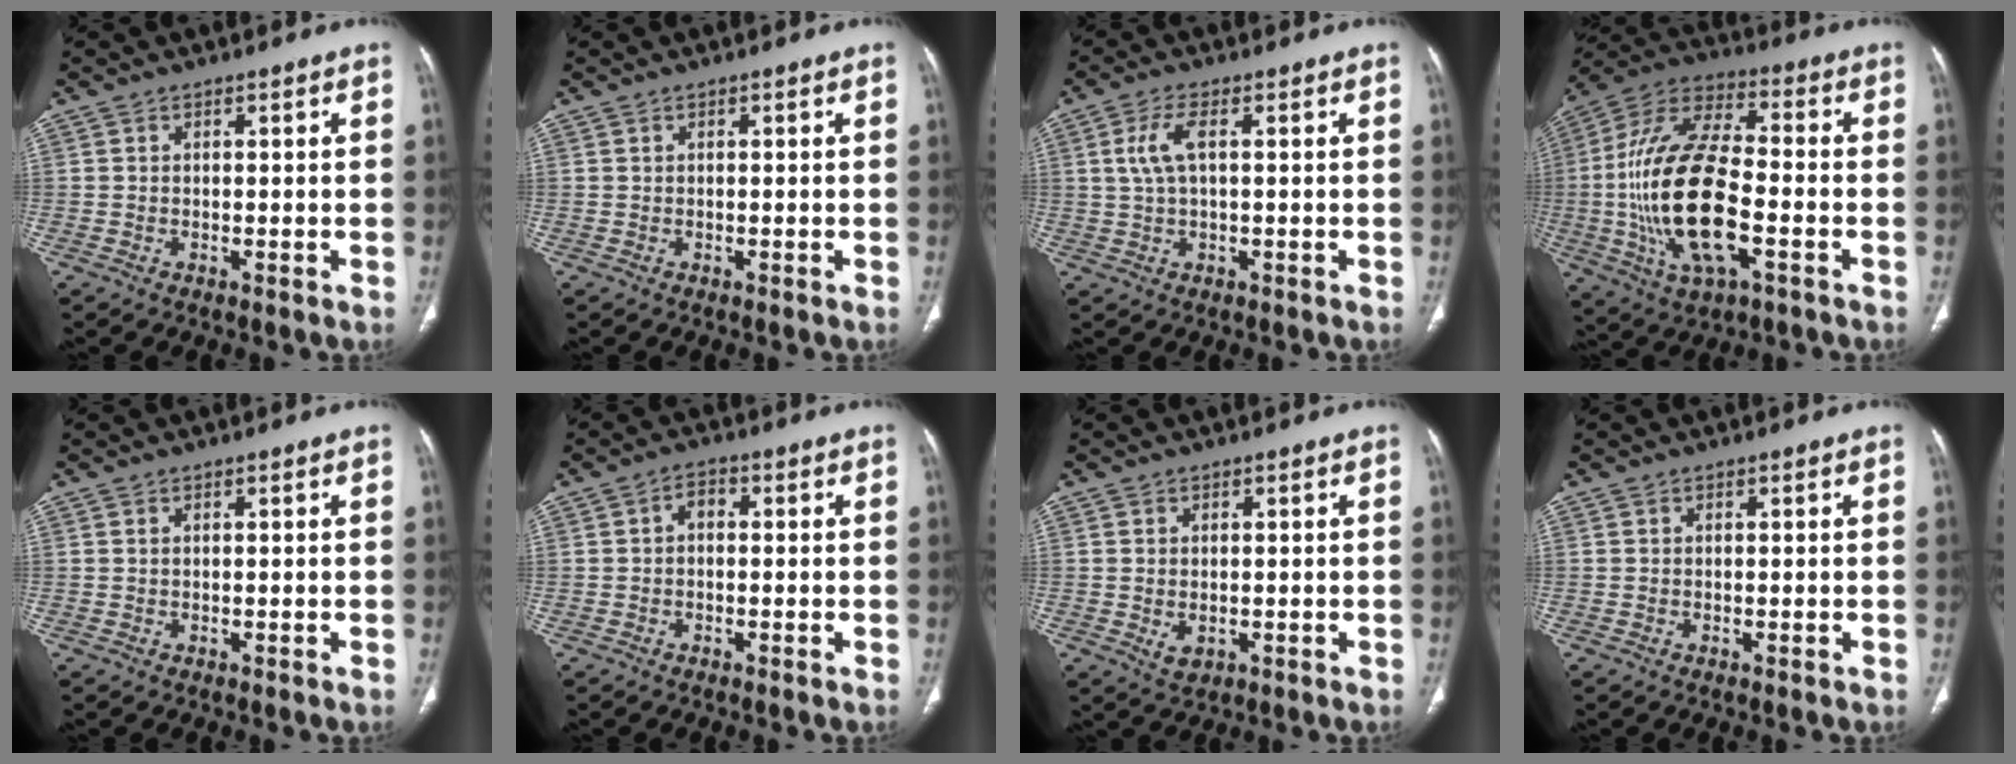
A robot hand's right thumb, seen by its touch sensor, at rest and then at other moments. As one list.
[{"total": 0.0}, {"total": 4.9, "force": [1.0, 1.8, 4.5], "torque": [-0.114, 0.011, 0.020]}, {"total": 22.4, "force": [-4.2, 9.5, 19.9], "torque": [-0.410, 0.019, -0.071]}, {"total": 0.0}, {"total": 1.8, "force": [-0.1, 1.3, 1.2], "torque": [-0.015, 0.010, -0.008]}, {"total": 2.8, "force": [-0.4, 1.9, 2.0], "torque": [-0.036, -0.005, 0.001]}, {"total": 0.0}]